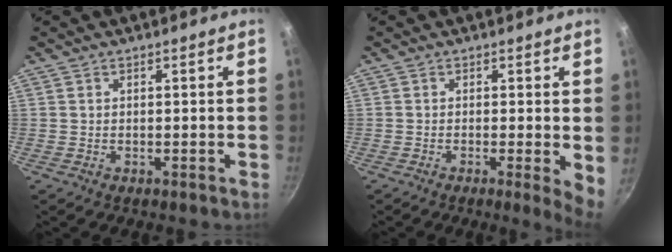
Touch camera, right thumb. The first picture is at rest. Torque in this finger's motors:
{"motor_torque": [-0.29, 0.55, -0.28, 0.16, 0.04]}